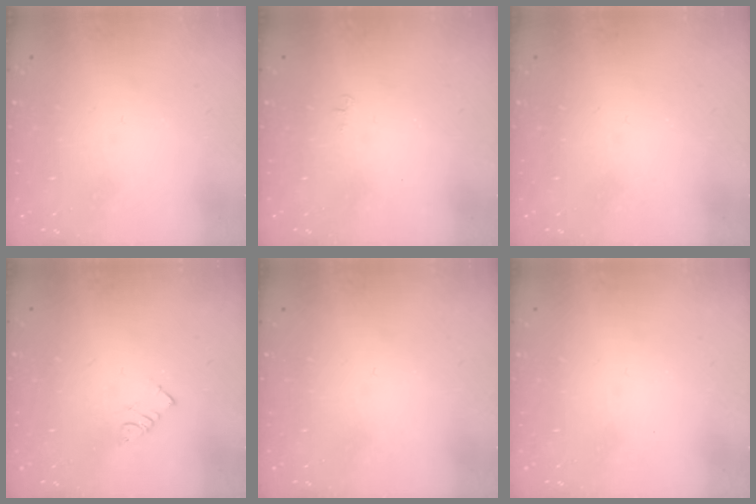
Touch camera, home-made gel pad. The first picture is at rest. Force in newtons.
{"total": 3.6, "press": 3.6, "slide": 0.4}
{"total": 2.2, "press": 2.1, "slide": 0.4}
{"total": 2.5, "press": 2.5, "slide": 0.1}
{"total": 0.0}
{"total": 0.0}